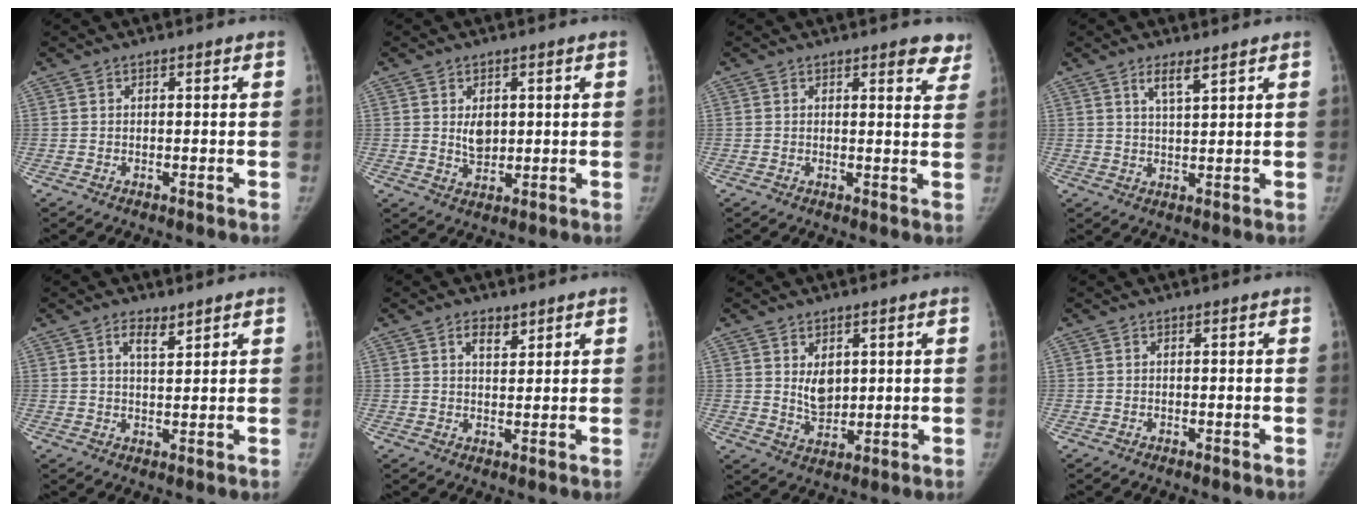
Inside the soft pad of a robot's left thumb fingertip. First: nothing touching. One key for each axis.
{"total": 4.2, "fx": 0.8, "fy": 2.9, "fz": 2.9, "tx": -0.033, "ty": -0.009, "tz": 0.019}
{"total": 4.7, "fx": 3.5, "fy": 1.7, "fz": 2.7, "tx": -0.005, "ty": -0.017, "tz": 0.034}
{"total": 3.9, "fx": 2.7, "fy": 0.8, "fz": 2.8, "tx": -0.051, "ty": -0.017, "tz": 0.052}
{"total": 3.6, "fx": 2.4, "fy": 1.3, "fz": 2.3, "tx": -0.031, "ty": -0.016, "tz": 0.042}
{"total": 3.5, "fx": 2.3, "fy": 1.7, "fz": 2.0, "tx": -0.021, "ty": -0.015, "tz": 0.039}
{"total": 5.4, "fx": 1.5, "fy": 3.6, "fz": 3.7, "tx": -0.043, "ty": -0.018, "tz": 0.036}
{"total": 0.0}